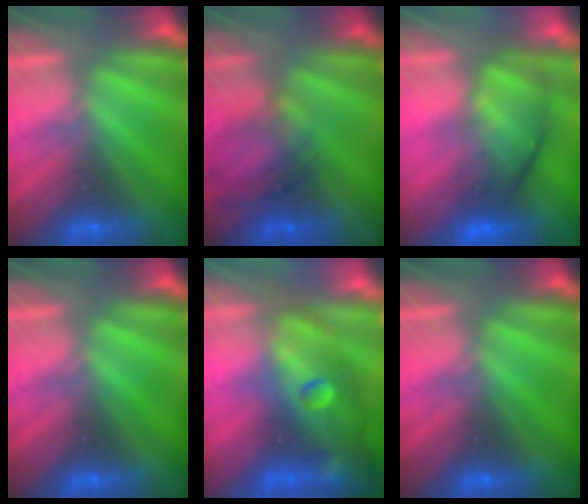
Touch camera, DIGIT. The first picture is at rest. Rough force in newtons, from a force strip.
{"total": 2.1}
{"total": 5.5}
{"total": 0.0}
{"total": 7.5}
{"total": 0.0}